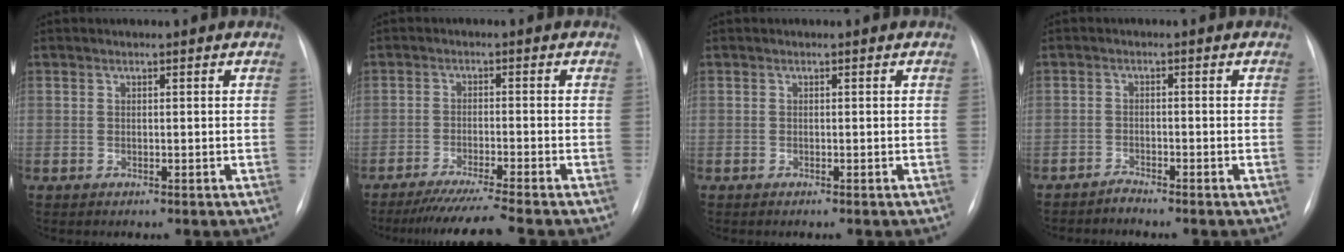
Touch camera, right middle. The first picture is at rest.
{"total": 9.0, "force": [-7.8, -2.1, 4.0], "torque": [-0.048, -0.034, -0.127]}
{"total": 0.0}
{"total": 1.4, "force": [-1.4, -0.2, -0.2], "torque": [0.008, -0.004, -0.025]}